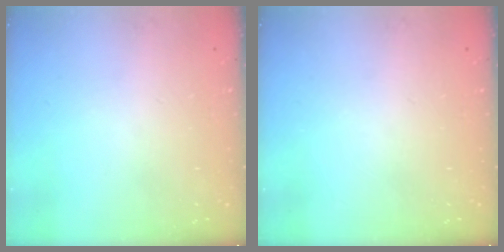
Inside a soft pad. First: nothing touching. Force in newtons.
{"total": 0.0}